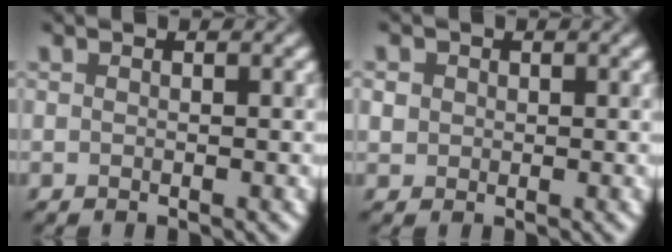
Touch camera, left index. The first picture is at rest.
{"total": 1.7, "force": [0.6, 1.5, 0.6], "torque": [-0.015, 0.005, 0.011]}